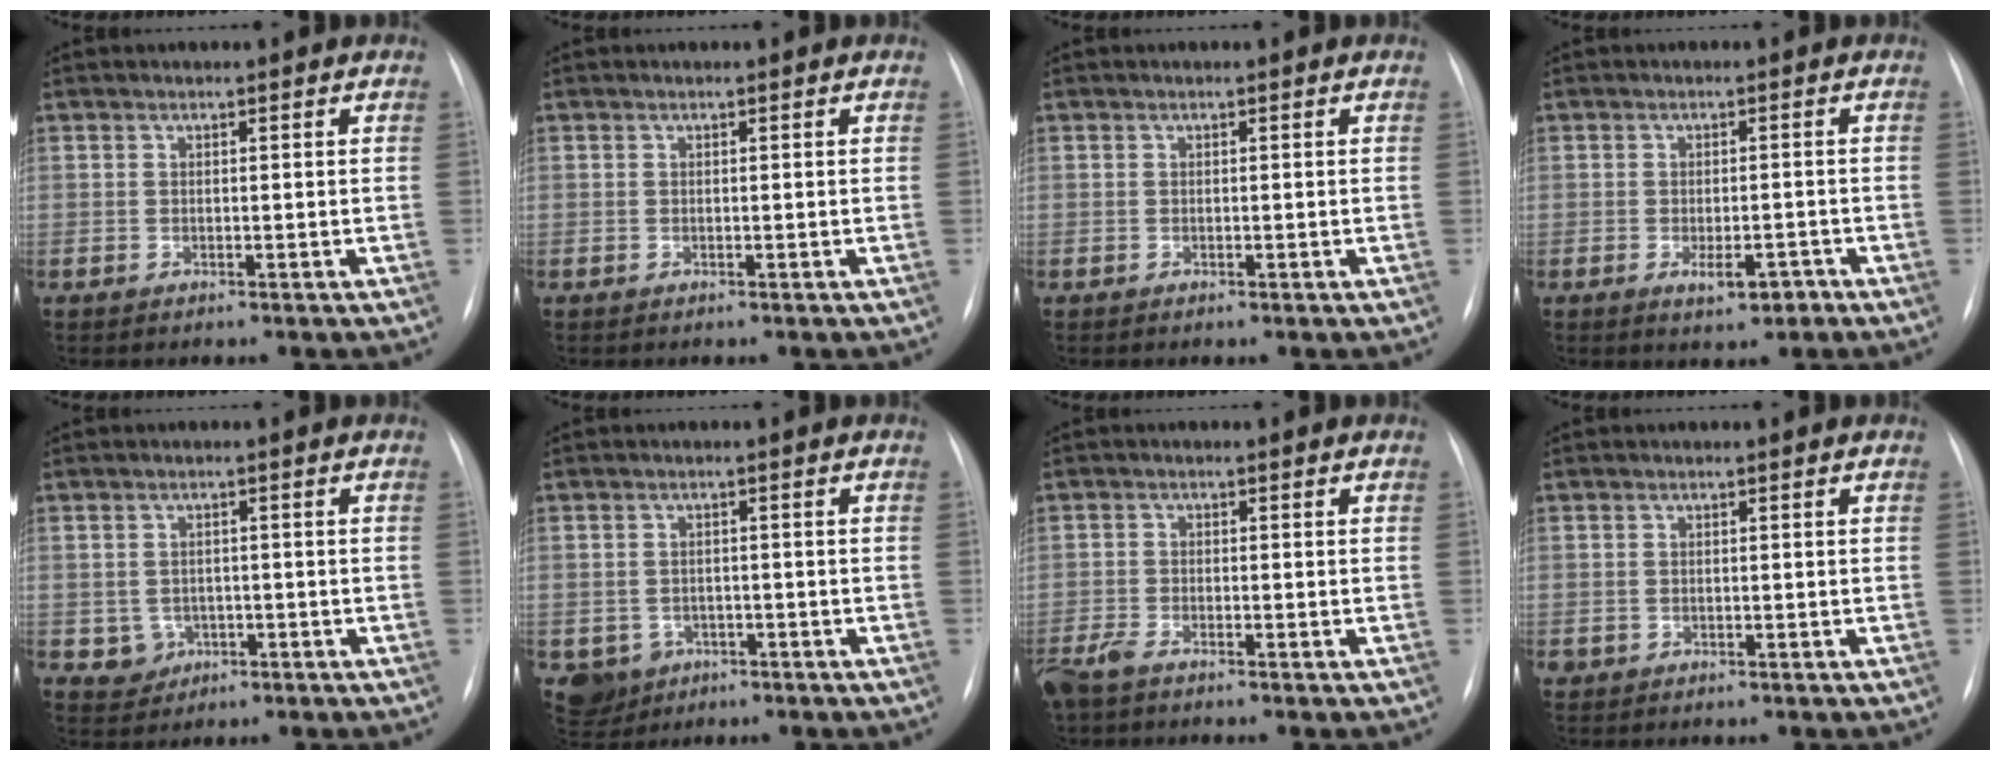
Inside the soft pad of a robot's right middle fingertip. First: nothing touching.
{"total": 0.0}
{"total": 0.0}
{"total": 3.5, "force": [-1.9, 1.4, 2.6], "torque": [-0.035, 0.001, -0.021]}
{"total": 3.2, "force": [-1.0, 3.0, 0.6], "torque": [-0.003, 0.007, -0.005]}
{"total": 4.8, "force": [-2.2, 4.2, 0.7], "torque": [-0.012, 0.009, -0.027]}
{"total": 3.9, "force": [-3.1, 0.8, 2.2], "torque": [-0.048, -0.009, -0.061]}
{"total": 0.9, "force": [-0.4, 0.9, 0.2], "torque": [-0.005, 0.005, -0.002]}